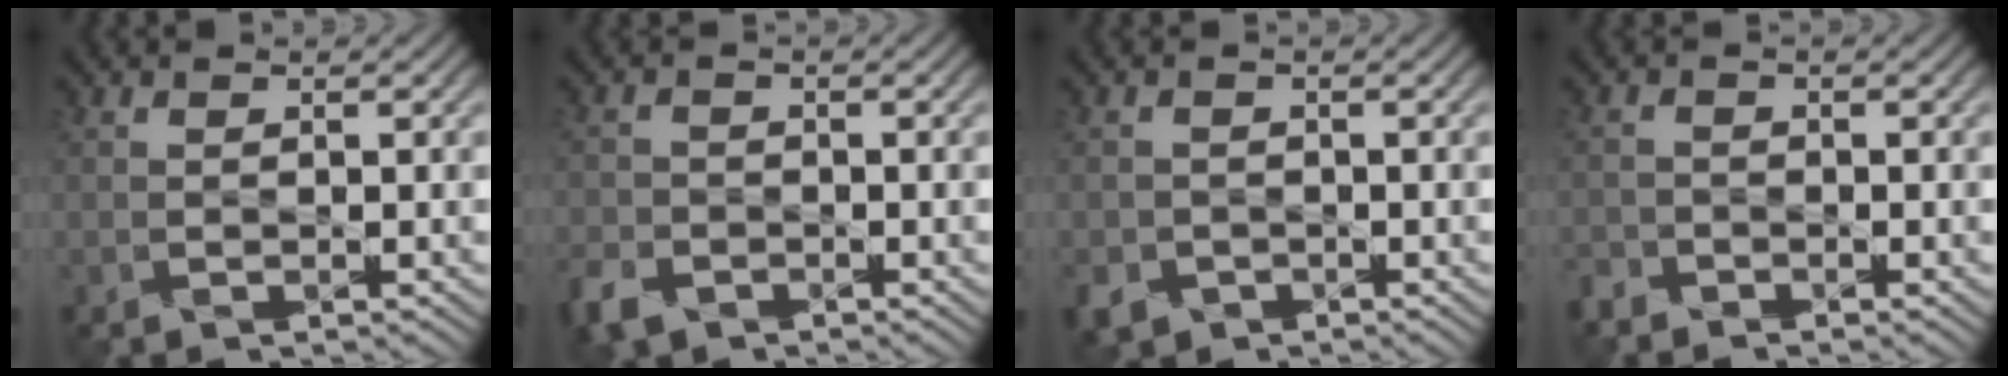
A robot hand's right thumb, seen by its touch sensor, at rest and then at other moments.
{"total": 4.0, "force": [-2.7, 2.4, 1.6], "torque": [-0.047, -0.010, -0.061]}
{"total": 3.2, "force": [-1.8, 2.5, 1.0], "torque": [-0.027, -0.013, -0.037]}
{"total": 1.9, "force": [-1.7, 0.7, 0.2], "torque": [-0.007, -0.004, -0.044]}